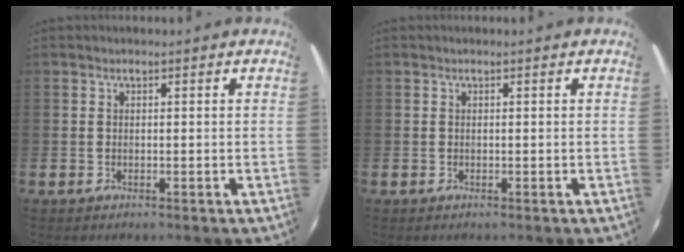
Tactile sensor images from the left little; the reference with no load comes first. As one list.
[{"total": 0.0}]